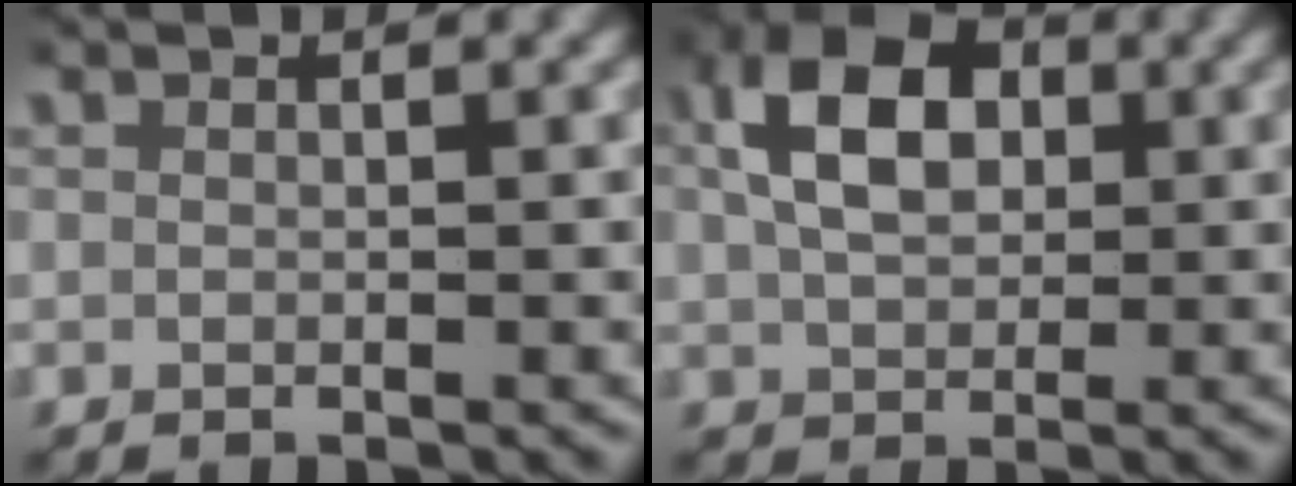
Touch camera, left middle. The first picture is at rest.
{"total": 7.6, "force": [2.0, 5.0, 5.4], "torque": [-0.095, 0.001, 0.036]}